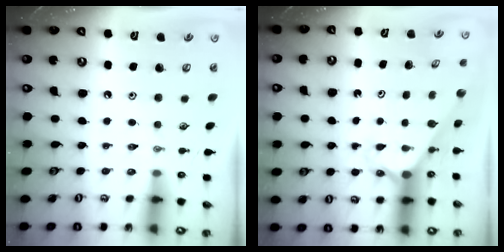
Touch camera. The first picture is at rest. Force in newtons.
{"total": 2.4, "press": 2.4, "slide": 0.2}